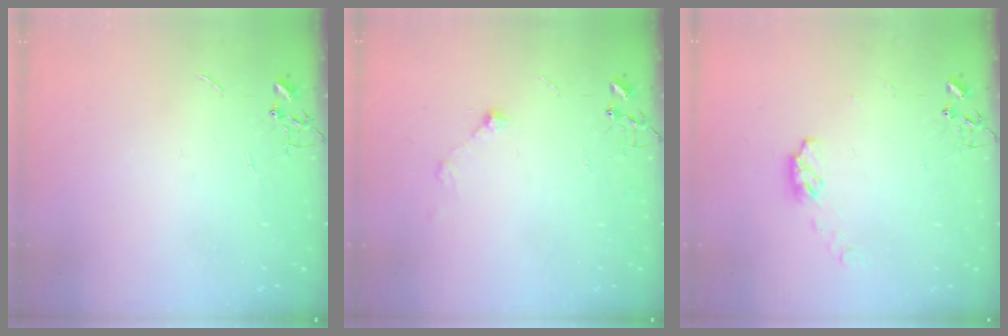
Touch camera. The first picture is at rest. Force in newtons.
{"total": 6.0, "press": 6.0, "slide": 0.8}
{"total": 5.4, "press": 5.3, "slide": 0.4}